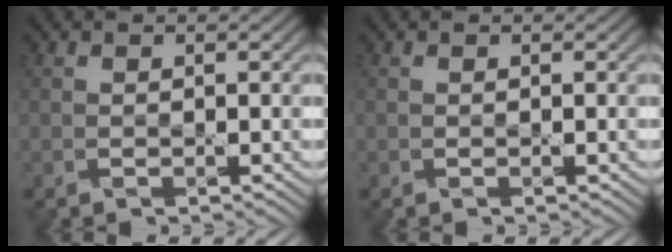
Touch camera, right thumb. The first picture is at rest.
{"total": 0.0}